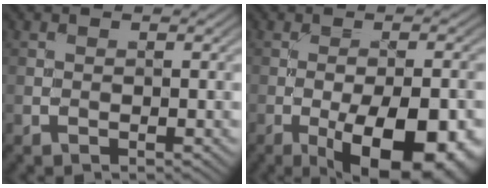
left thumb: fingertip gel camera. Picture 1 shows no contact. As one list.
[{"total": 13.4, "force": [-5.6, 5.2, 11.0], "torque": [-0.143, -0.008, -0.067]}]